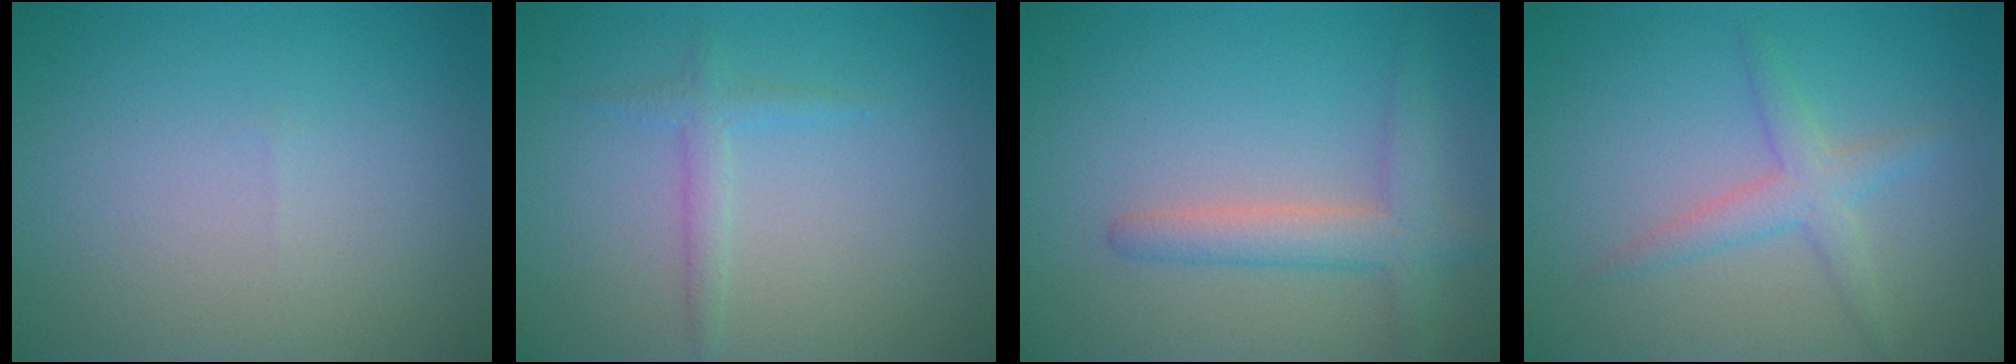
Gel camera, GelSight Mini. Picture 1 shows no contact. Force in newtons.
{"total": 1.5, "press": 1.5, "slide": 0.0}
{"total": 3.3, "press": 3.3, "slide": 0.2}
{"total": 2.5, "press": 2.5, "slide": 0.0}